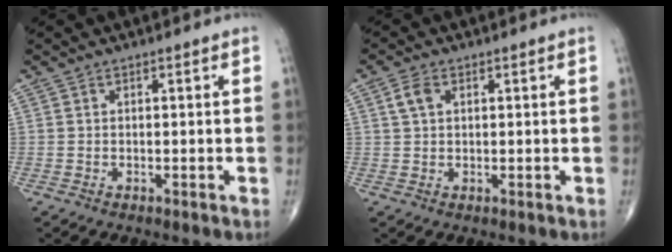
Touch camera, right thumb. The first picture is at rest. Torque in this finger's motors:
{"motor_torque": [-0.08, 0.06, 0.13, -0.08, 0.01]}